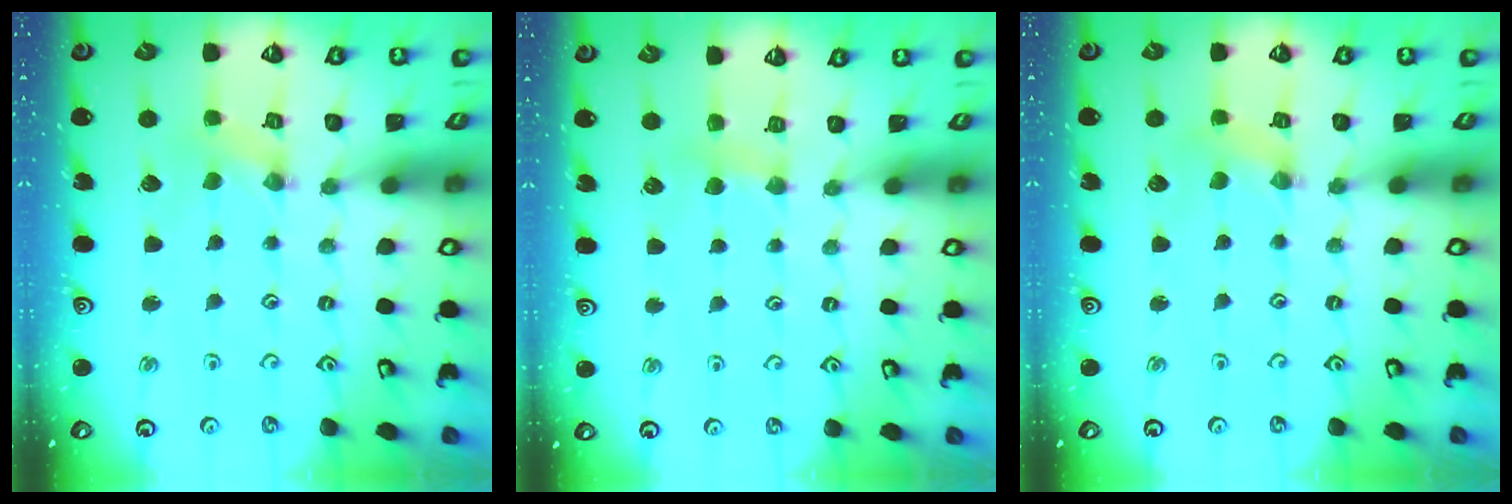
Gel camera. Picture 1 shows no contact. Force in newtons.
{"total": 3.5, "press": 3.4, "slide": 0.6}
{"total": 1.7, "press": 1.7, "slide": 0.3}